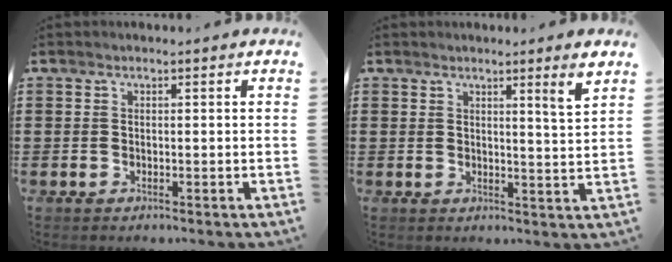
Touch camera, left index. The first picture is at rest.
{"total": 3.5, "force": [2.5, -0.9, 2.2], "torque": [-0.041, -0.014, 0.039]}